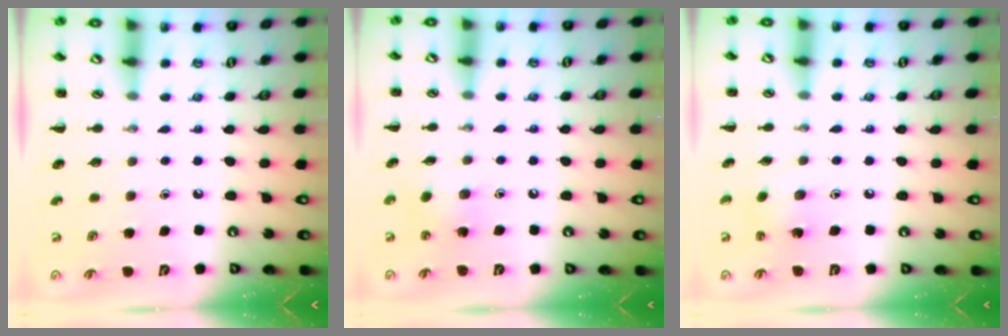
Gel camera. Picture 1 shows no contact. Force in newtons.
{"total": 5.7, "press": 5.6, "slide": 1.0}
{"total": 2.8, "press": 2.7, "slide": 0.8}